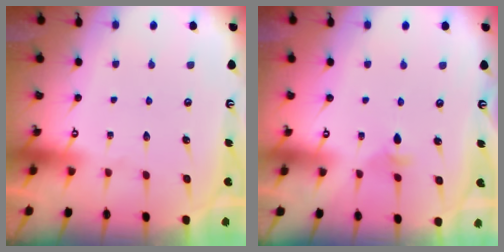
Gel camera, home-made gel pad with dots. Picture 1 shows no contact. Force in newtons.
{"total": 3.1, "press": 3.0, "slide": 0.6}